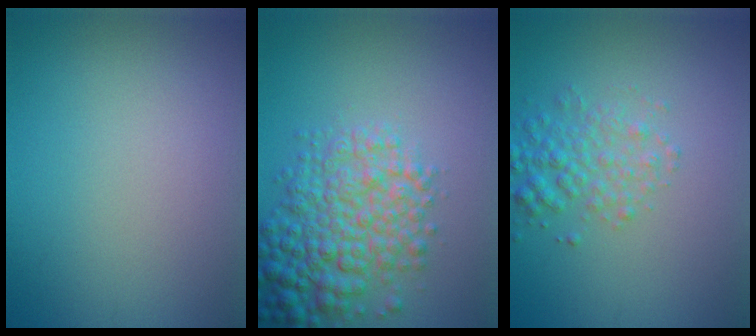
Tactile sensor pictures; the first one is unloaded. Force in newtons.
{"total": 6.4, "press": 6.4, "slide": 0.1}
{"total": 2.9, "press": 2.9, "slide": 0.1}